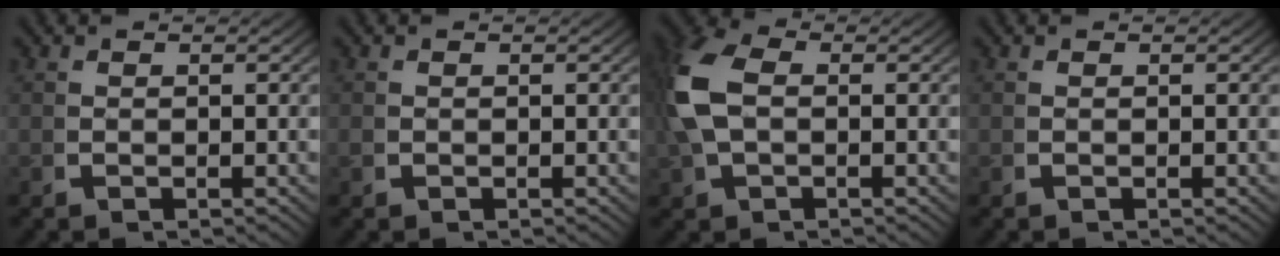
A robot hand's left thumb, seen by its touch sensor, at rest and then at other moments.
{"total": 0.6, "force": [0.0, 0.6, 0.2], "torque": [-0.010, -0.007, 0.002]}
{"total": 6.6, "force": [0.4, 4.7, 4.7], "torque": [-0.133, -0.012, 0.019]}
{"total": 0.0}